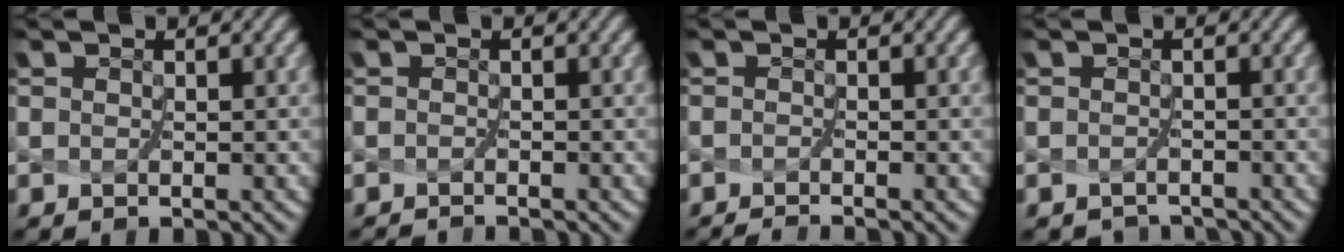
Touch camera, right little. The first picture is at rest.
{"total": 1.4, "force": [-1.2, -0.6, -0.3], "torque": [-0.003, -0.012, -0.022]}
{"total": 1.6, "force": [-1.5, -0.6, 0.1], "torque": [-0.010, -0.011, -0.028]}
{"total": 2.1, "force": [-2.0, 0.5, -0.3], "torque": [0.005, -0.011, -0.037]}